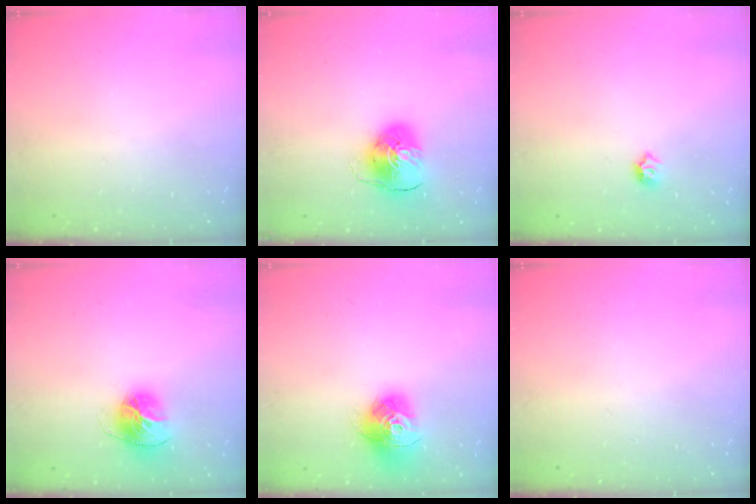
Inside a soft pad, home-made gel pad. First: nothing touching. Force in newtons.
{"total": 9.3, "press": 9.2, "slide": 1.1}
{"total": 3.8, "press": 3.8, "slide": 0.8}
{"total": 14.3, "press": 14.3, "slide": 1.5}
{"total": 14.1, "press": 14.1, "slide": 1.3}
{"total": 0.0}